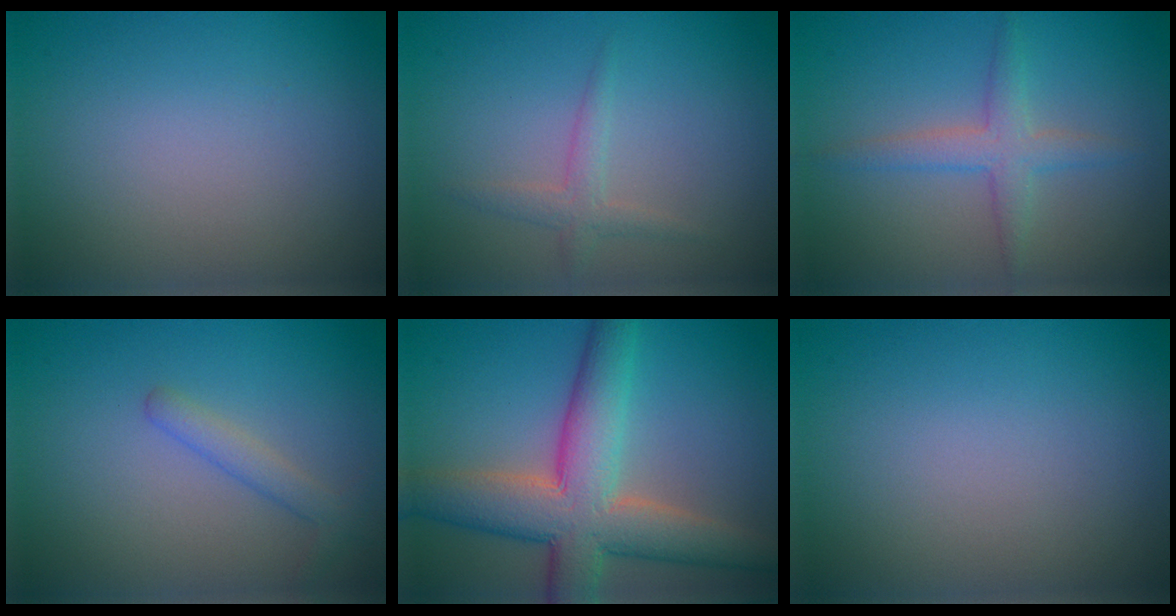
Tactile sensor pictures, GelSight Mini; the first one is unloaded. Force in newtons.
{"total": 1.6, "press": 1.6, "slide": 0.1}
{"total": 2.6, "press": 2.6, "slide": 0.1}
{"total": 1.9, "press": 1.9, "slide": 0.0}
{"total": 9.0, "press": 8.9, "slide": 0.7}
{"total": 0.0}